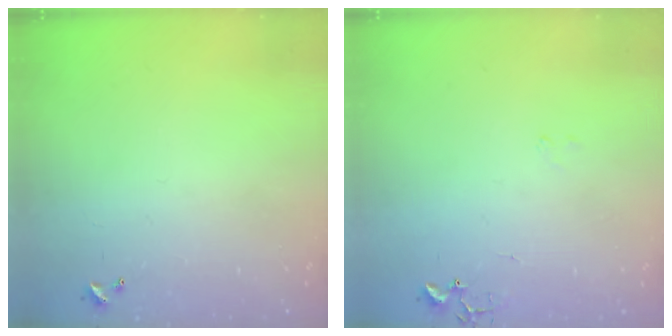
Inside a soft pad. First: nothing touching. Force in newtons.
{"total": 8.6, "press": 8.5, "slide": 0.7}